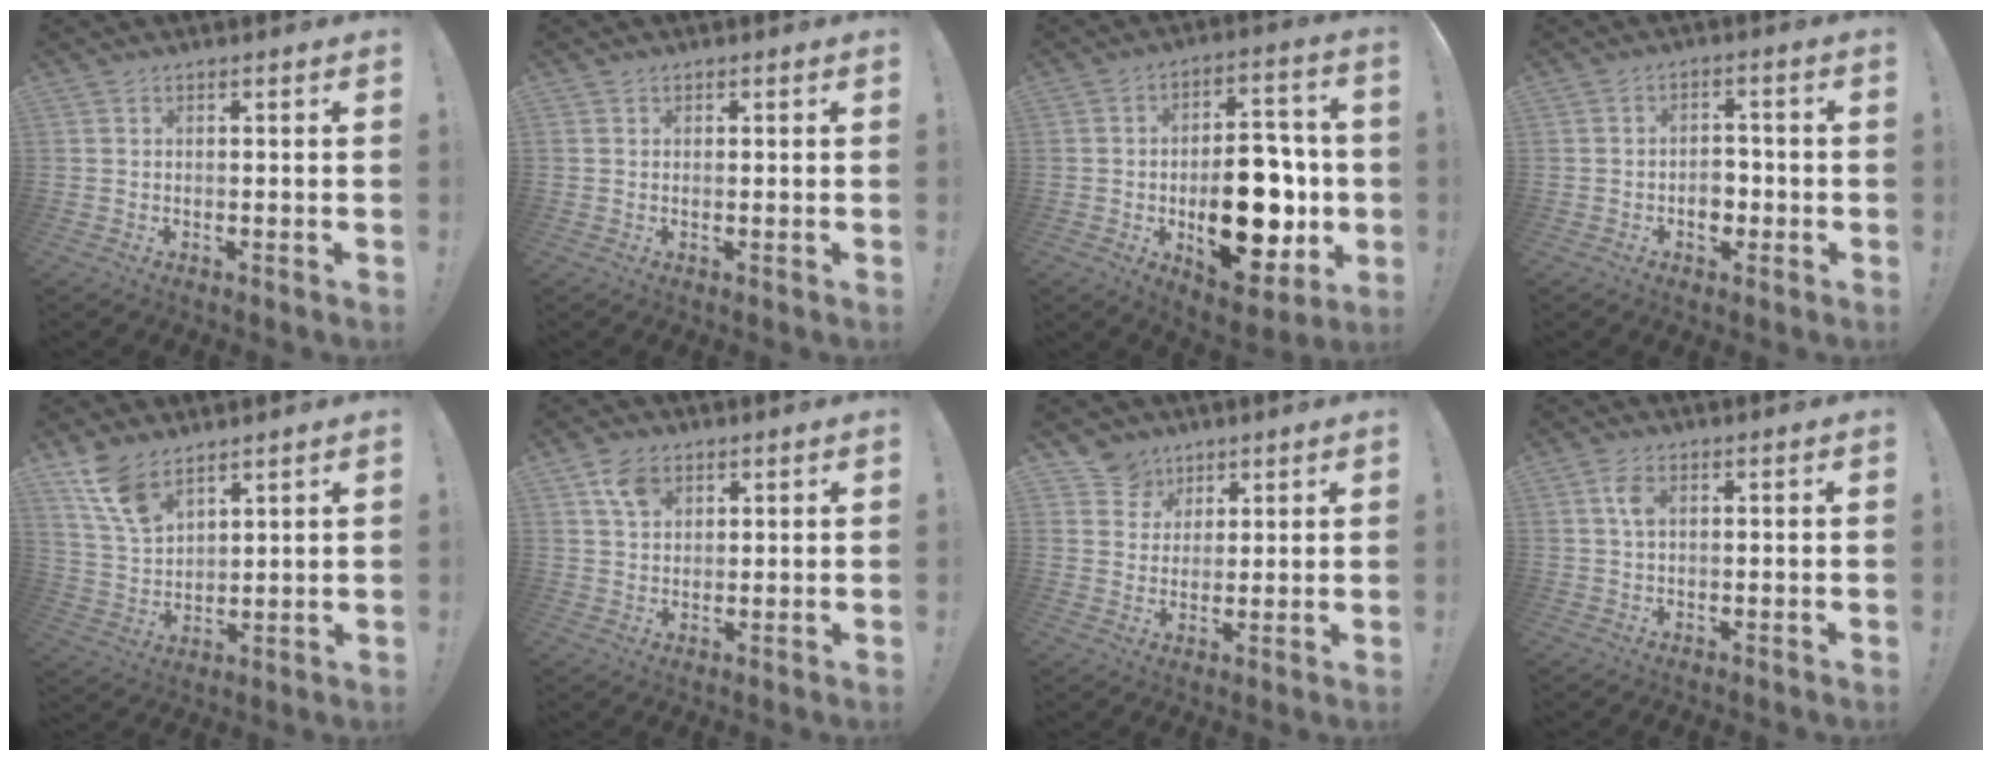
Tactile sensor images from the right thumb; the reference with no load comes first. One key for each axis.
{"total": 0.5, "fx": 0.5, "fy": 0.1, "fz": -0.1, "tx": 0.008, "ty": -0.002, "tz": 0.008}
{"total": 22.5, "fx": -3.6, "fy": 12.7, "fz": 18.2, "tx": -0.245, "ty": 0.016, "tz": -0.038}
{"total": 5.5, "fx": -1.6, "fy": 4.1, "fz": 3.2, "tx": -0.032, "ty": 0.008, "tz": -0.029}
{"total": 10.3, "fx": 7.6, "fy": 4.7, "fz": 5.1, "tx": -0.101, "ty": -0.038, "tz": 0.150}
{"total": 6.1, "fx": 3.2, "fy": 4.2, "fz": 2.9, "tx": -0.046, "ty": -0.006, "tz": 0.060}
{"total": 7.5, "fx": 5.0, "fy": 5.5, "fz": 0.5, "tx": -0.009, "ty": -0.036, "tz": 0.099}
{"total": 3.8, "fx": 1.0, "fy": 1.9, "fz": 3.1, "tx": -0.060, "ty": 0.005, "tz": 0.016}